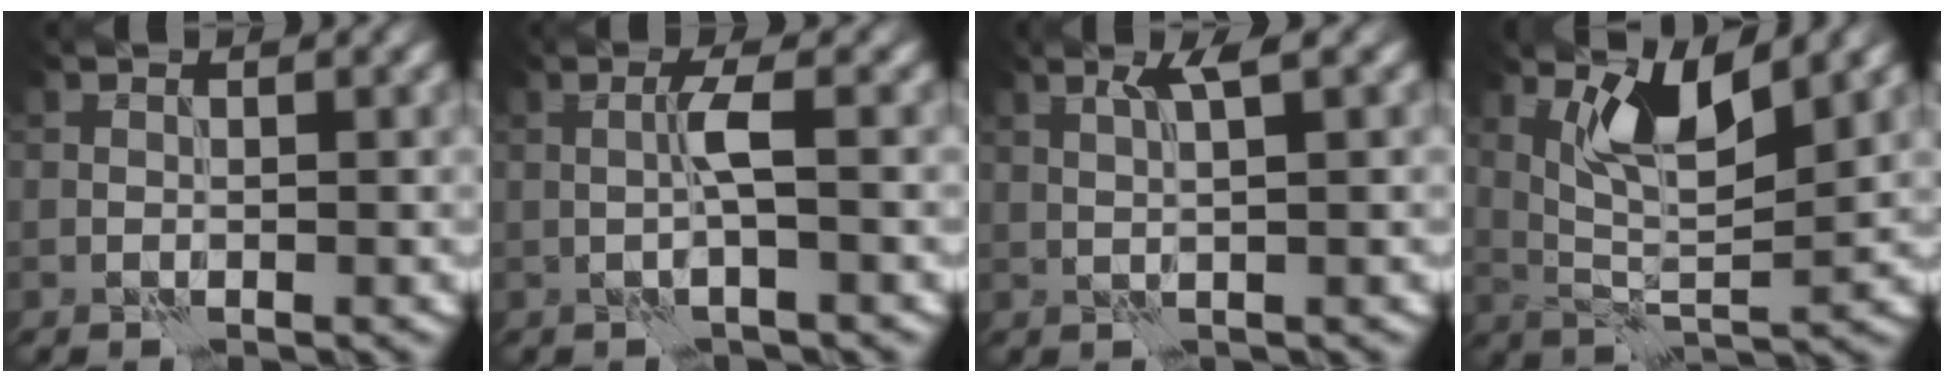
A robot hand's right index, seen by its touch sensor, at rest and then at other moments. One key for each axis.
{"total": 2.0, "fx": -0.3, "fy": 0.0, "fz": 2.0, "tx": -0.041, "ty": 0.005, "tz": -0.006}
{"total": 2.2, "fx": 1.0, "fy": 0.0, "fz": 1.9, "tx": -0.038, "ty": 0.004, "tz": 0.019}
{"total": 5.3, "fx": 2.6, "fy": 1.5, "fz": 4.4, "tx": -0.091, "ty": -0.010, "tz": 0.052}